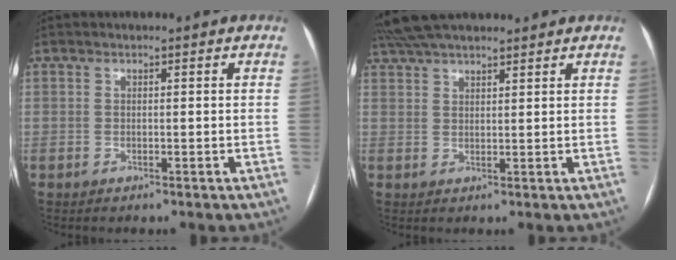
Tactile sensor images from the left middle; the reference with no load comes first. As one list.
[{"total": 10.5, "force": [9.0, 2.4, 4.7], "torque": [-0.081, 0.047, 0.154]}]